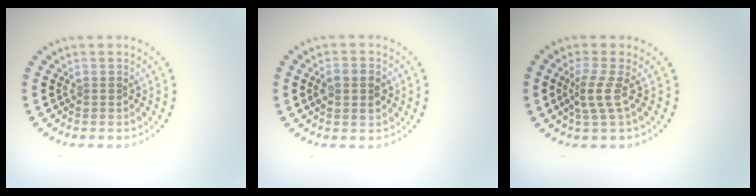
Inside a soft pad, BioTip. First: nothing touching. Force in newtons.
{"total": 2.4, "press": 2.4, "slide": 0.2}
{"total": 2.3, "press": 1.6, "slide": 1.7}